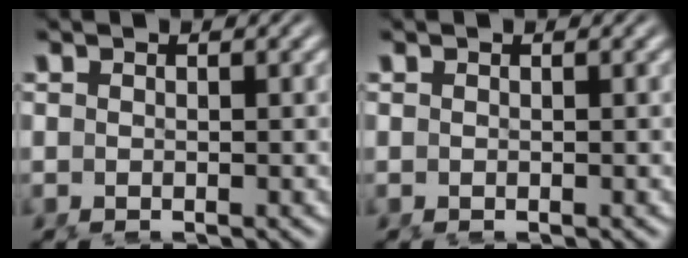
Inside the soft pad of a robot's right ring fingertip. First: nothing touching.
{"total": 0.0}